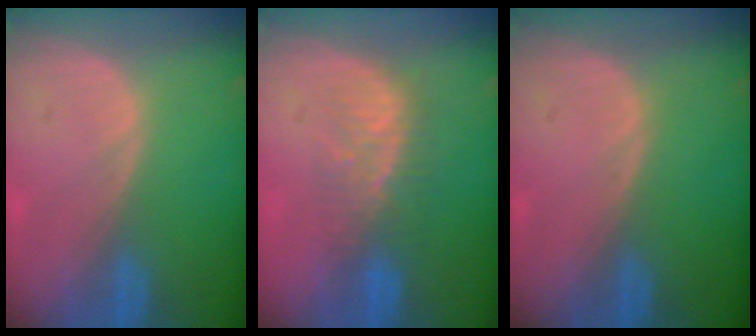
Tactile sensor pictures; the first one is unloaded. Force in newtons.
{"total": 5.7, "press": 5.5, "slide": 1.4}
{"total": 0.0}